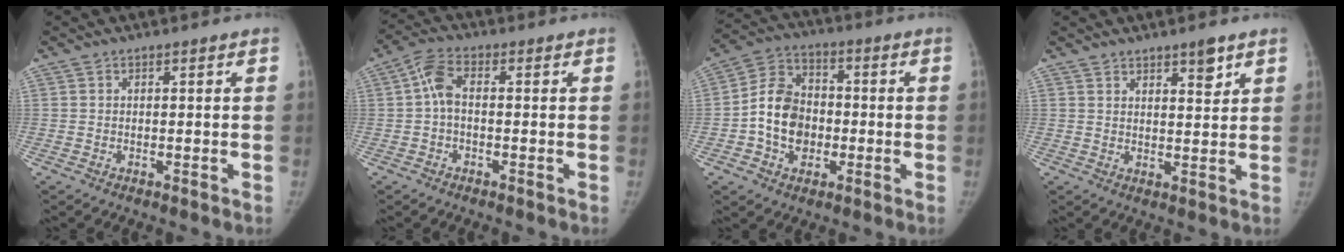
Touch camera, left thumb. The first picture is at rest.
{"total": 4.9, "force": [-0.1, 2.6, 4.1], "torque": [-0.082, 0.016, -0.010]}
{"total": 11.6, "force": [-1.9, 9.0, 7.0], "torque": [-0.099, 0.027, -0.040]}
{"total": 4.2, "force": [2.9, 1.4, 2.7], "torque": [-0.023, -0.019, 0.043]}